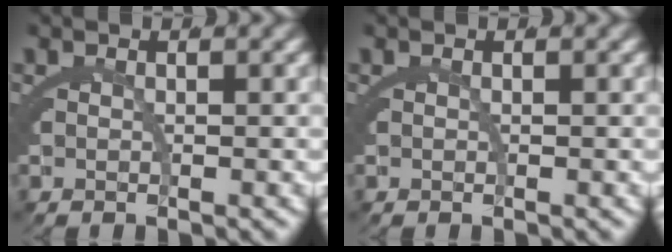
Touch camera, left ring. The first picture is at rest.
{"total": 0.0}